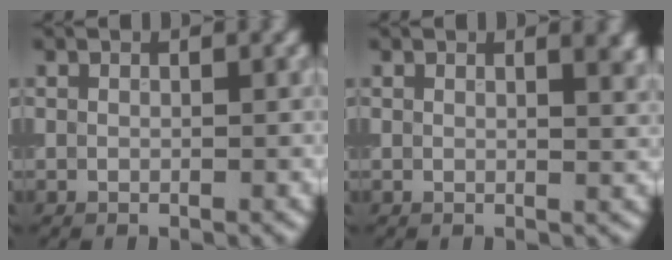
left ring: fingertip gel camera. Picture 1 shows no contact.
{"total": 2.5, "force": [1.5, 1.1, 1.7], "torque": [-0.003, 0.003, 0.019]}